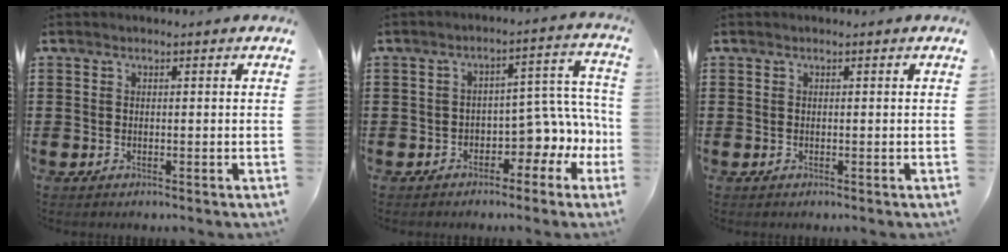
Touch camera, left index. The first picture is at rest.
{"total": 6.1, "force": [-2.2, 3.4, 4.6], "torque": [-0.080, -0.011, -0.043]}
{"total": 0.0}